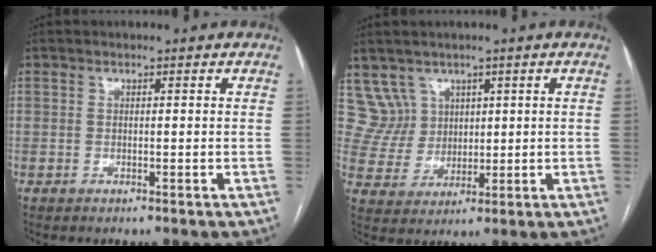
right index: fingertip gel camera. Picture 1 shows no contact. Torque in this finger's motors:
{"motor_torque": [-0.33, 0.19, -0.08, 0.00]}